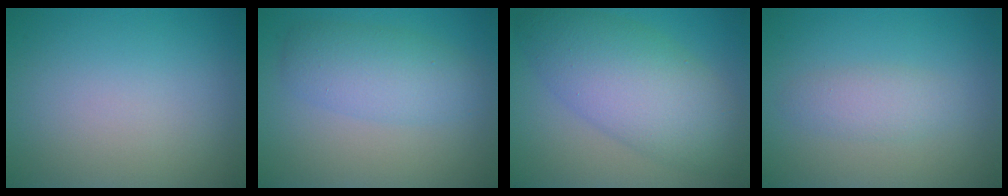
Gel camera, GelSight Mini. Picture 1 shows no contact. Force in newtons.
{"total": 4.0, "press": 4.0, "slide": 0.0}
{"total": 8.2, "press": 8.2, "slide": 0.2}
{"total": 2.0, "press": 2.0, "slide": 0.1}